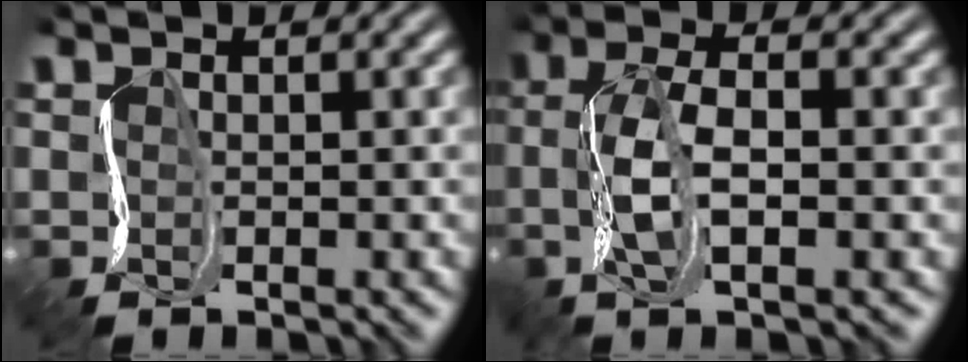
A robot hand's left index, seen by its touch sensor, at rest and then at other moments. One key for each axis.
{"total": 4.5, "fx": -1.9, "fy": 0.7, "fz": 4.0, "tx": -0.075, "ty": -0.010, "tz": -0.036}